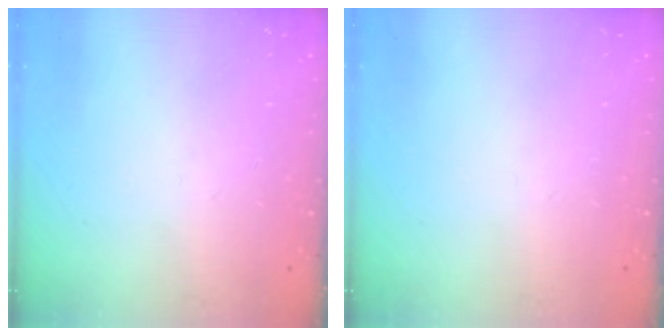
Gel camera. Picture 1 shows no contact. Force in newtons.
{"total": 0.0}